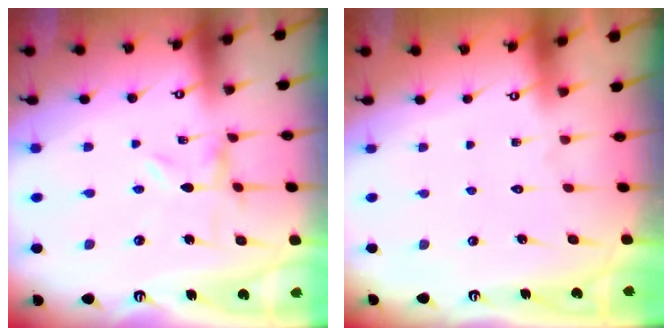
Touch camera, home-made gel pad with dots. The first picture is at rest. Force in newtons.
{"total": 1.6, "press": 1.6, "slide": 0.1}